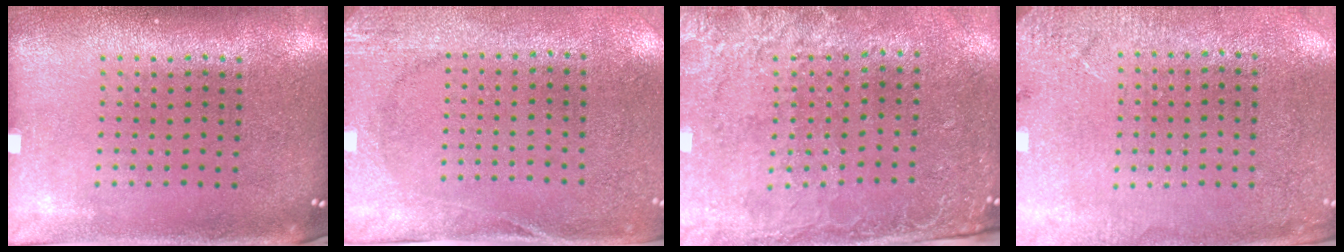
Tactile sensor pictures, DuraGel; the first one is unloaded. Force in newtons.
{"total": 2.7, "press": 2.1, "slide": 1.7}
{"total": 2.5, "press": 2.2, "slide": 1.3}
{"total": 2.6, "press": 2.4, "slide": 0.9}